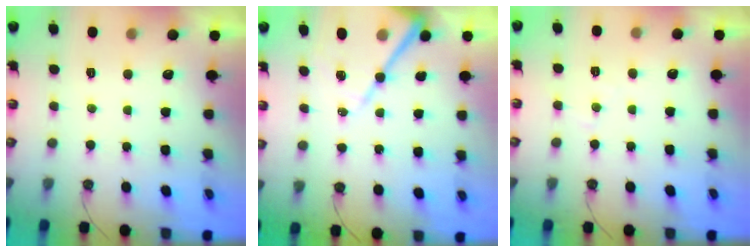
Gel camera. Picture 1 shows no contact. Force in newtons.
{"total": 15.2, "press": 15.1, "slide": 1.3}
{"total": 4.4, "press": 4.3, "slide": 0.6}